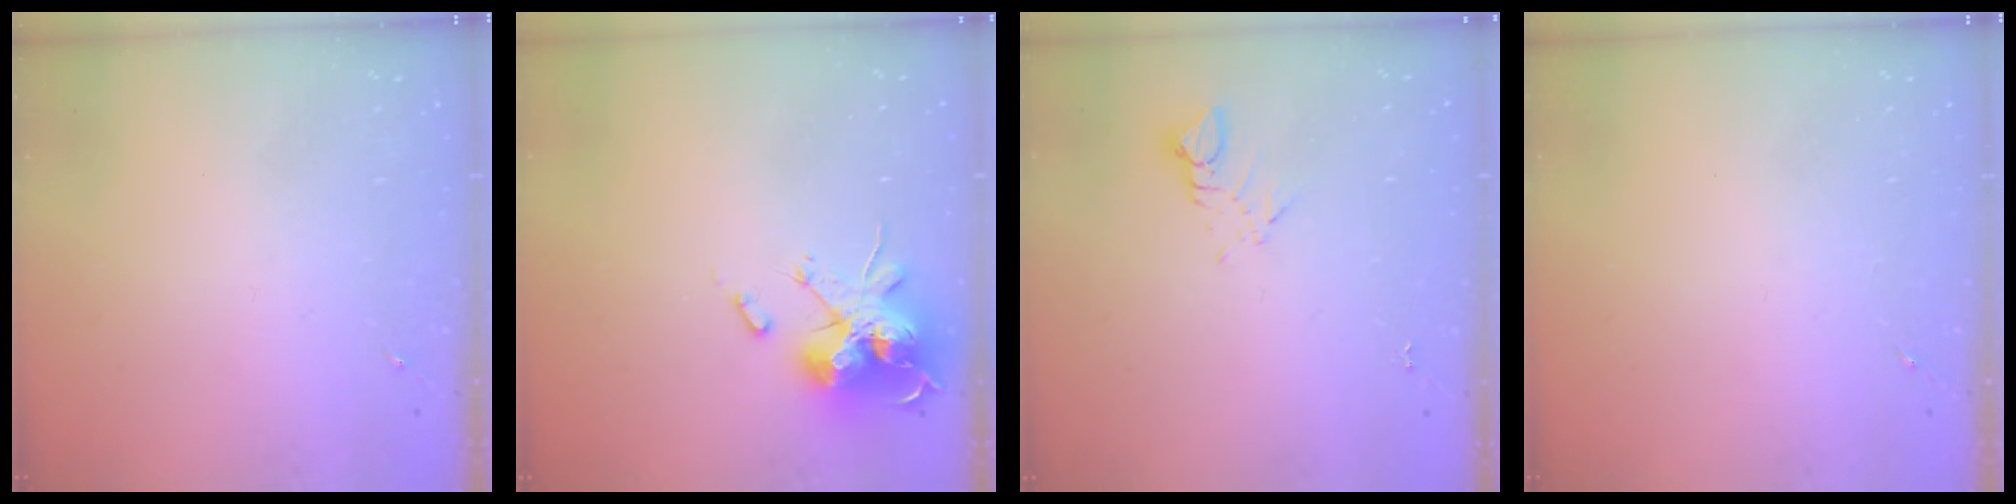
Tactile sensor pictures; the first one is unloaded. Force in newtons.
{"total": 18.5, "press": 18.5, "slide": 0.1}
{"total": 3.2, "press": 3.2, "slide": 0.2}
{"total": 0.0}